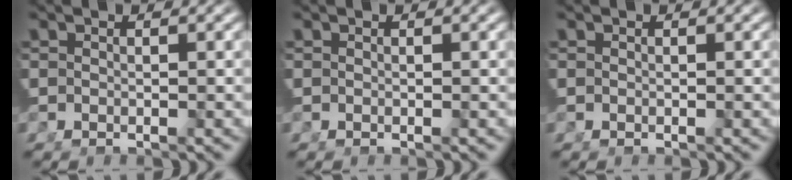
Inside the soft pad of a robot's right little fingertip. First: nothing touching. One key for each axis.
{"total": 0.0}
{"total": 0.0}